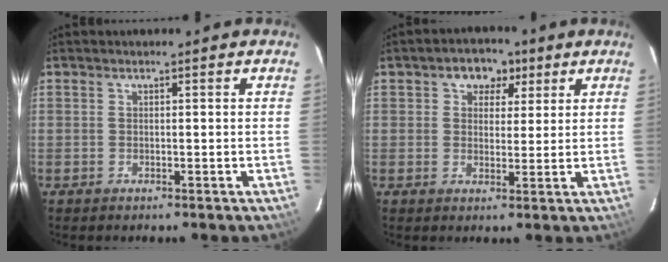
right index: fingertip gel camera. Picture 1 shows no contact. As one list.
[{"total": 5.9, "force": [2.7, 4.6, 2.6], "torque": [-0.035, 0.014, 0.037]}]